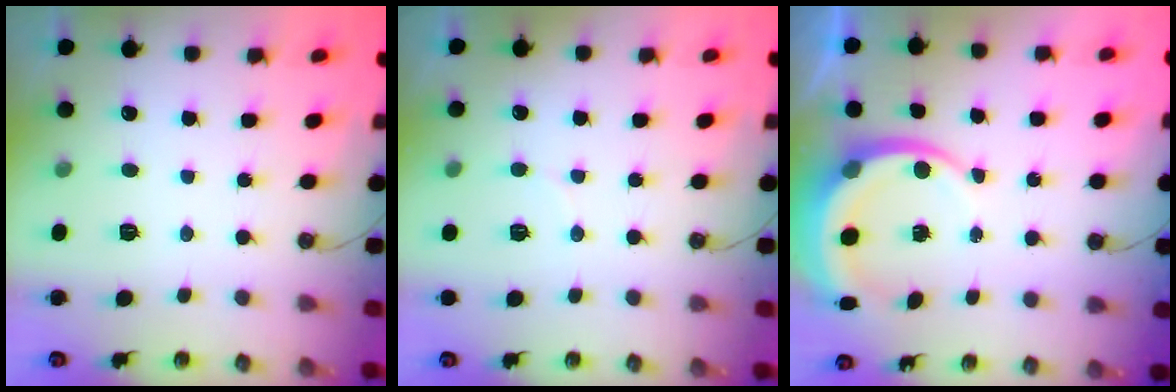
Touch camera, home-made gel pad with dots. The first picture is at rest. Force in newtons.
{"total": 3.3, "press": 3.1, "slide": 1.0}
{"total": 7.7, "press": 7.5, "slide": 1.8}